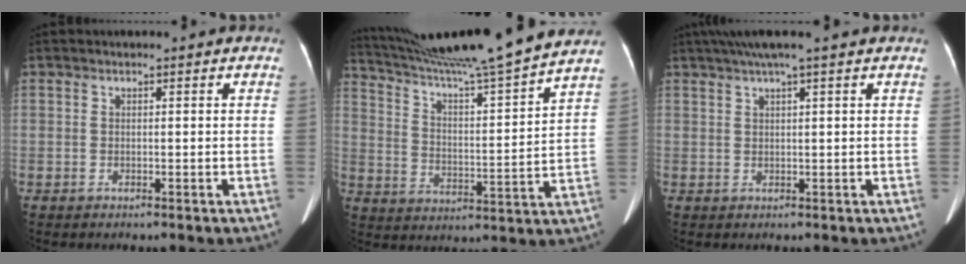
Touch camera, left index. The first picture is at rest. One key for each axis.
{"total": 21.4, "fx": 19.2, "fy": -2.2, "fz": 9.3, "tx": -0.165, "ty": -0.027, "tz": 0.288}
{"total": 5.9, "fx": 4.5, "fy": -0.9, "fz": 3.7, "tx": -0.061, "ty": 0.031, "tz": 0.072}